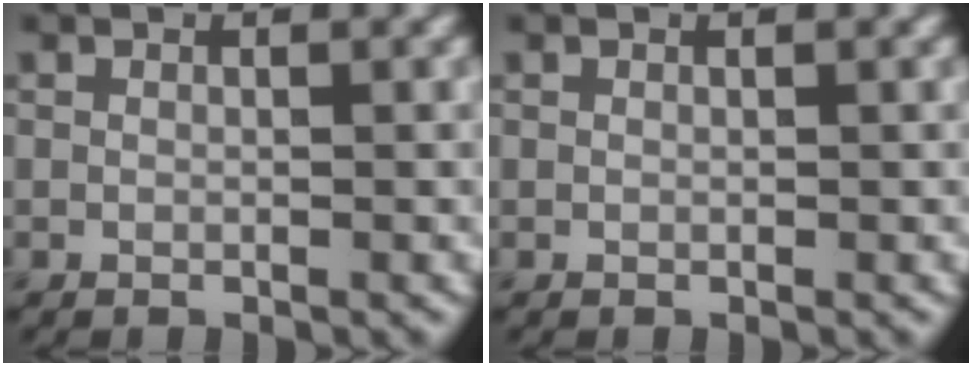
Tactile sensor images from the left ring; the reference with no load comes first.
{"total": 0.0}